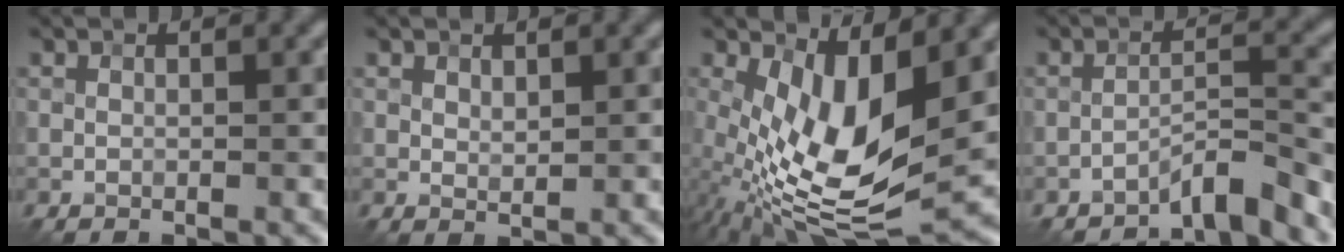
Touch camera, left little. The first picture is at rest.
{"total": 1.0, "force": [0.6, 0.6, 0.6], "torque": [-0.013, -0.003, 0.014]}
{"total": 11.1, "force": [0.1, 4.9, 10.0], "torque": [-0.203, -0.024, 0.004]}
{"total": 3.8, "force": [-3.2, 0.4, 2.0], "torque": [-0.027, 0.015, -0.061]}